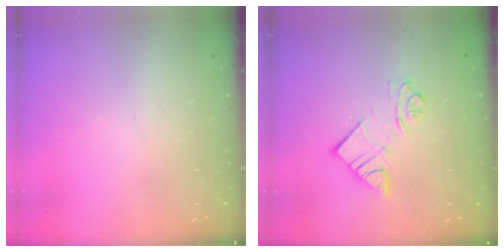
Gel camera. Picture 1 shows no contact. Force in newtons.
{"total": 9.8, "press": 9.7, "slide": 0.9}